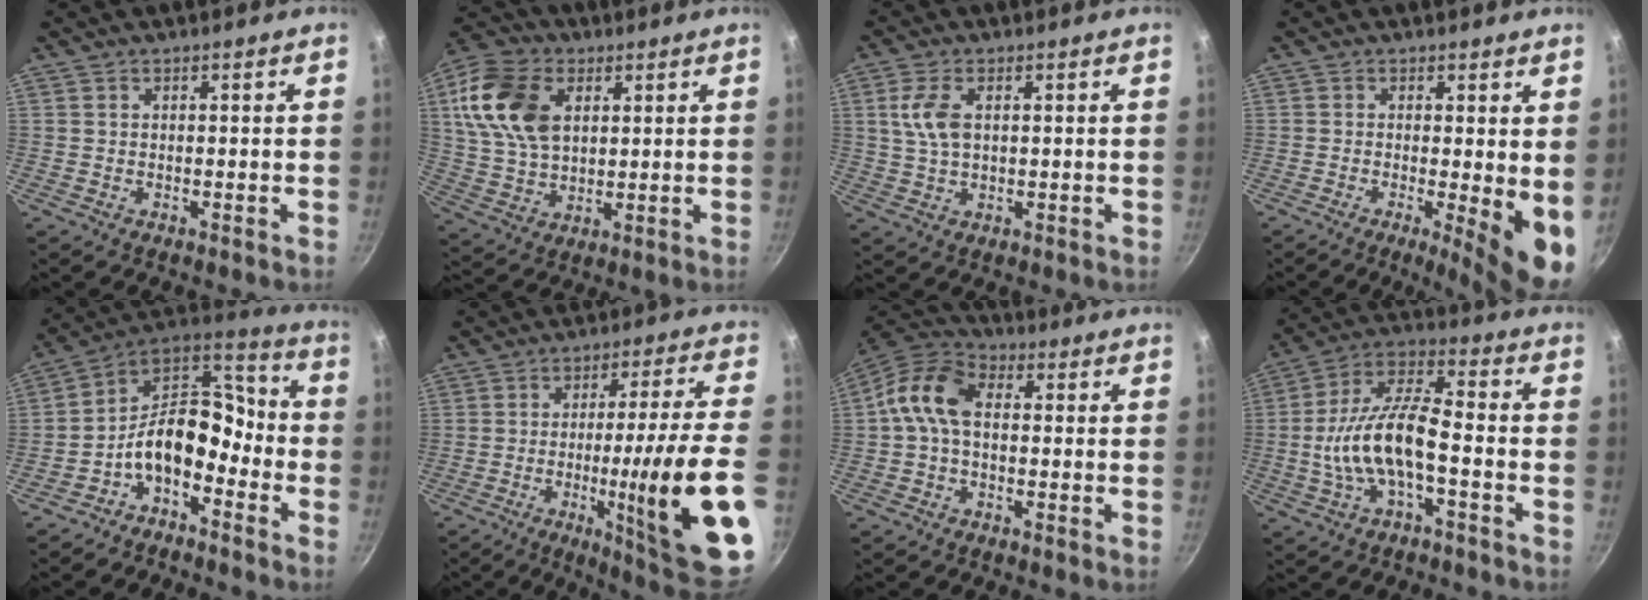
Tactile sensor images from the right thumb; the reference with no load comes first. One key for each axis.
{"total": 15.9, "fx": 4.3, "fy": 10.7, "fz": 10.9, "tx": -0.195, "ty": -0.002, "tz": 0.081}
{"total": 6.1, "fx": 1.4, "fy": 3.4, "fz": 4.9, "tx": -0.098, "ty": 0.001, "tz": 0.027}
{"total": 8.8, "fx": -0.7, "fy": 2.2, "fz": 8.5, "tx": -0.103, "ty": -0.015, "tz": -0.005}
{"total": 13.5, "fx": -5.8, "fy": 8.2, "fz": 9.0, "tx": -0.124, "ty": 0.081, "tz": -0.123}
{"total": 23.6, "fx": -6.1, "fy": 2.0, "fz": 22.7, "tx": -0.309, "ty": 0.011, "tz": -0.076}
{"total": 9.5, "fx": 0.4, "fy": 6.4, "fz": 7.1, "tx": -0.122, "ty": 0.028, "tz": -0.011}
{"total": 13.6, "fx": -3.3, "fy": 5.1, "fz": 12.2, "tx": -0.235, "ty": 0.041, "tz": -0.071}